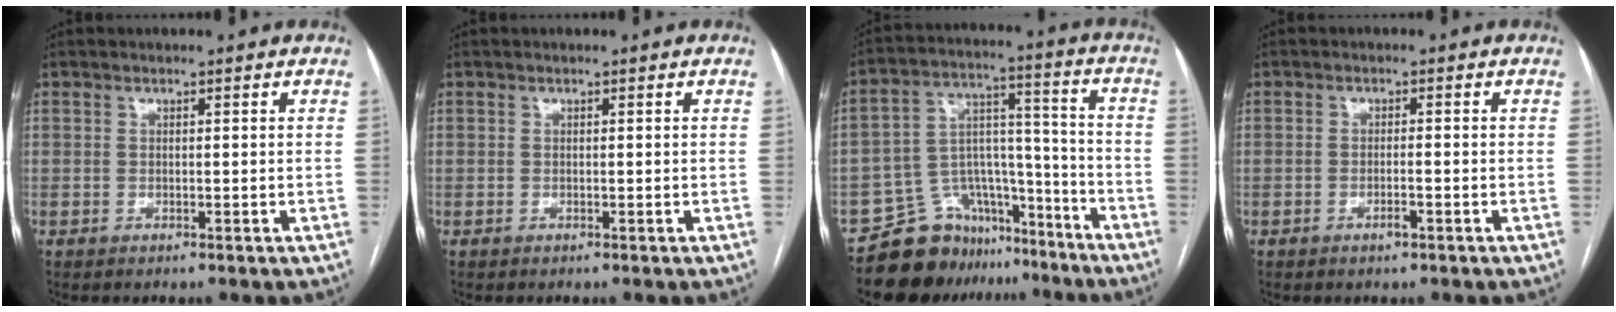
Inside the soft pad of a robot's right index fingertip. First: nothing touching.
{"total": 0.0}
{"total": 12.8, "force": [-10.6, 7.0, 1.9], "torque": [-0.018, 0.080, -0.174]}
{"total": 1.6, "force": [-1.0, 0.2, 1.2], "torque": [-0.024, -0.001, -0.016]}